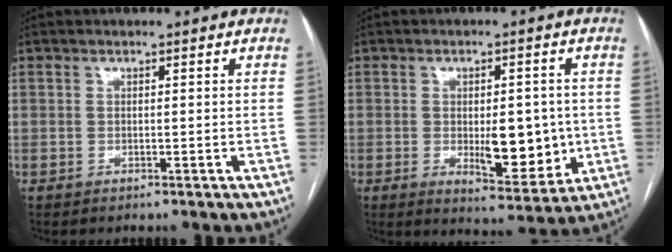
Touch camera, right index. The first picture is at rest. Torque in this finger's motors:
{"motor_torque": [0.42, -0.01, 0.26, 0.09]}